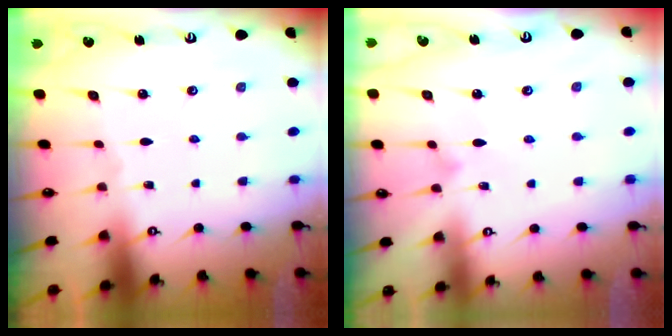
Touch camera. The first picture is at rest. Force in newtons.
{"total": 4.2, "press": 4.2, "slide": 0.3}